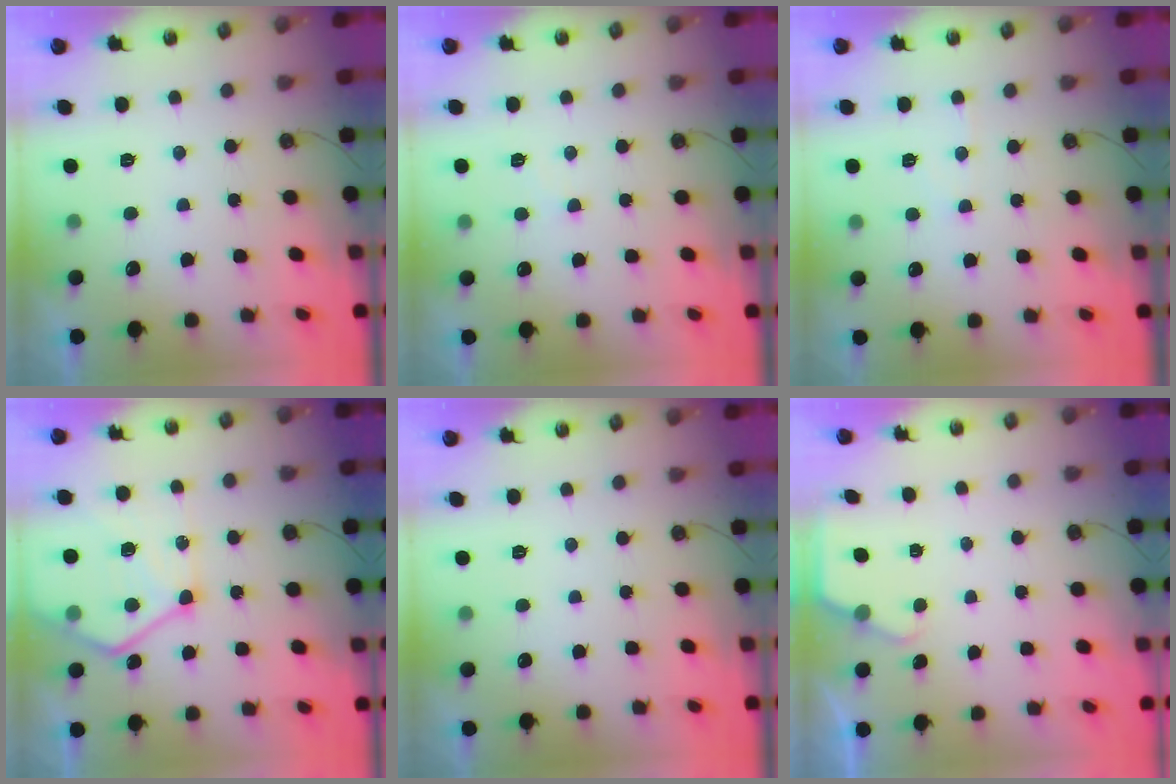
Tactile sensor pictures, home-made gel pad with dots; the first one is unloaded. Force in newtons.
{"total": 6.5, "press": 6.5, "slide": 0.7}
{"total": 4.8, "press": 4.7, "slide": 0.5}
{"total": 15.3, "press": 15.3, "slide": 1.3}
{"total": 0.0}
{"total": 2.1, "press": 2.0, "slide": 0.4}